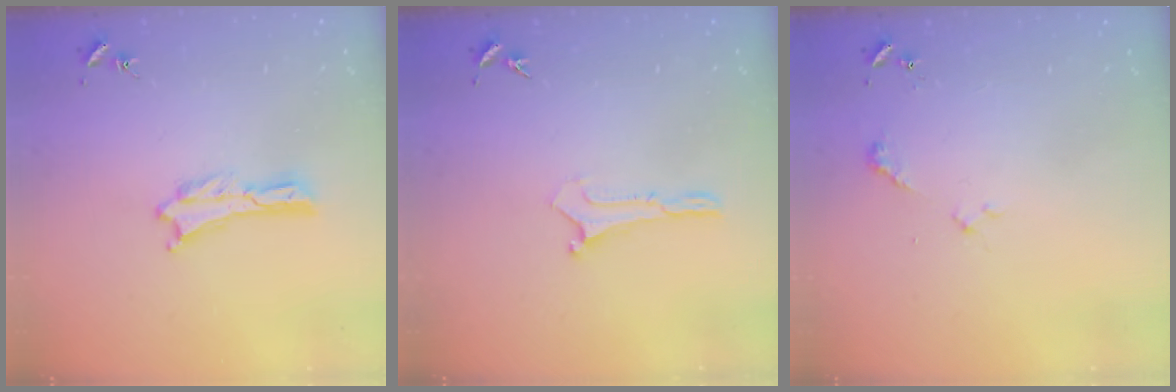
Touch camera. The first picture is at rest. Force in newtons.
{"total": 0.0}
{"total": 2.4, "press": 2.3, "slide": 0.3}